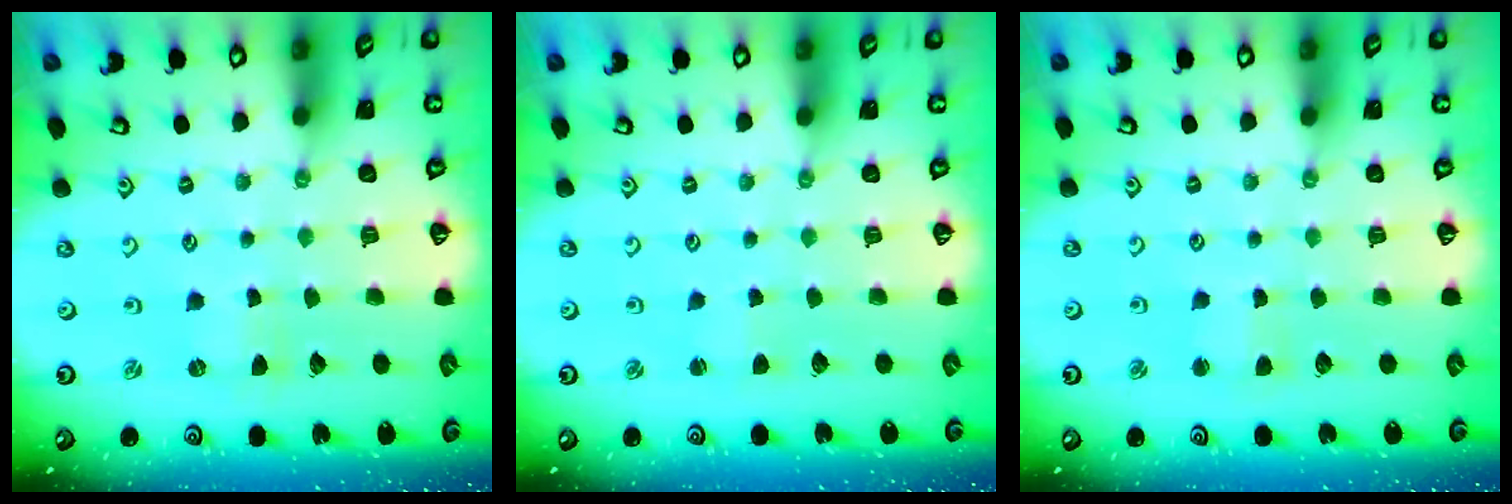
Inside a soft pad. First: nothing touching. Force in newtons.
{"total": 1.8, "press": 1.8, "slide": 0.2}
{"total": 2.7, "press": 2.6, "slide": 0.4}